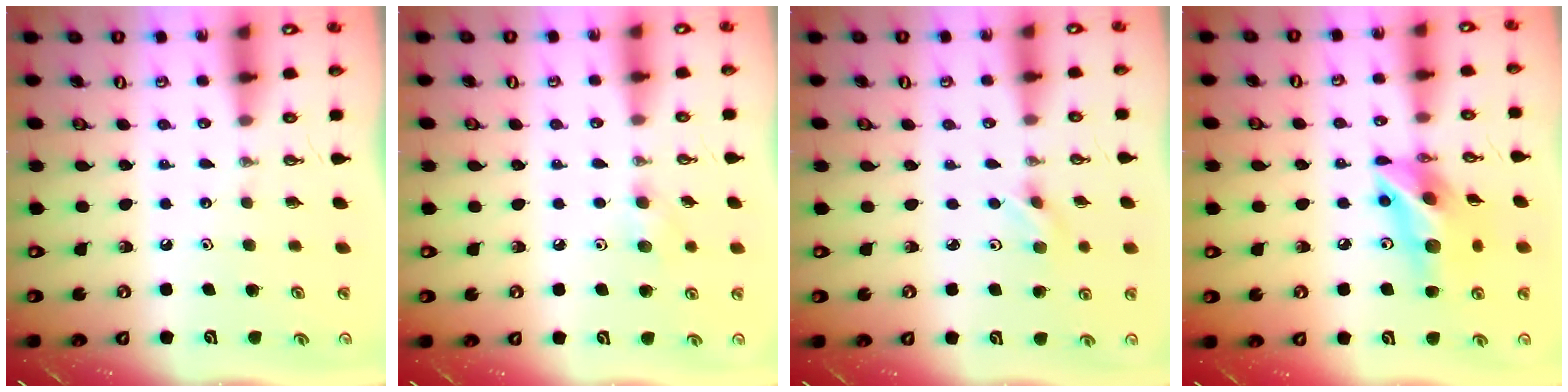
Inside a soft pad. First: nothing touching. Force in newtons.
{"total": 6.4, "press": 6.3, "slide": 1.1}
{"total": 2.1, "press": 2.0, "slide": 0.6}
{"total": 15.4, "press": 15.0, "slide": 3.5}